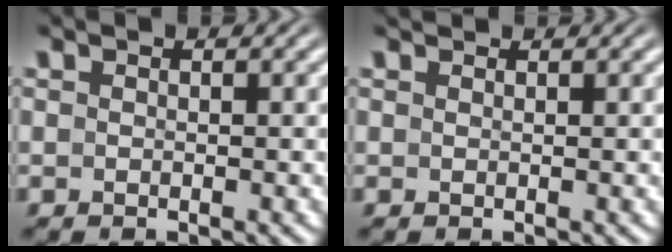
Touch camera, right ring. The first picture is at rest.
{"total": 0.9, "force": [0.7, -0.5, -0.1], "torque": [0.008, -0.002, 0.015]}